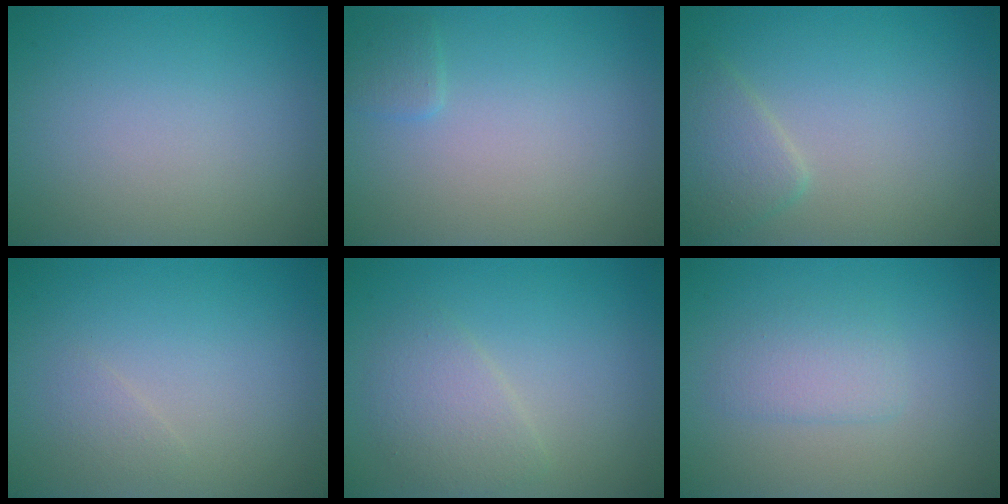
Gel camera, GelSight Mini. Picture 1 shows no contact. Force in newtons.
{"total": 0.9, "press": 0.9, "slide": 0.1}
{"total": 2.3, "press": 2.3, "slide": 0.0}
{"total": 0.8, "press": 0.8, "slide": 0.0}
{"total": 2.5, "press": 2.5, "slide": 0.1}
{"total": 1.8, "press": 1.8, "slide": 0.1}